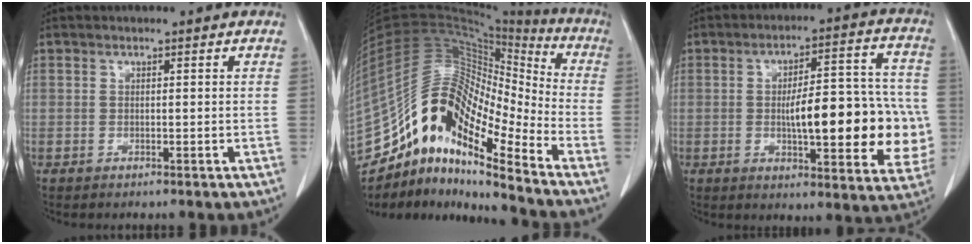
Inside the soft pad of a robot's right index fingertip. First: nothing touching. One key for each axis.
{"total": 20.8, "fx": -14.9, "fy": 5.2, "fz": 13.5, "tx": -0.267, "ty": 0.049, "tz": -0.268}
{"total": 17.9, "fx": -2.0, "fy": 5.1, "fz": 17.1, "tx": -0.207, "ty": 0.027, "tz": -0.019}